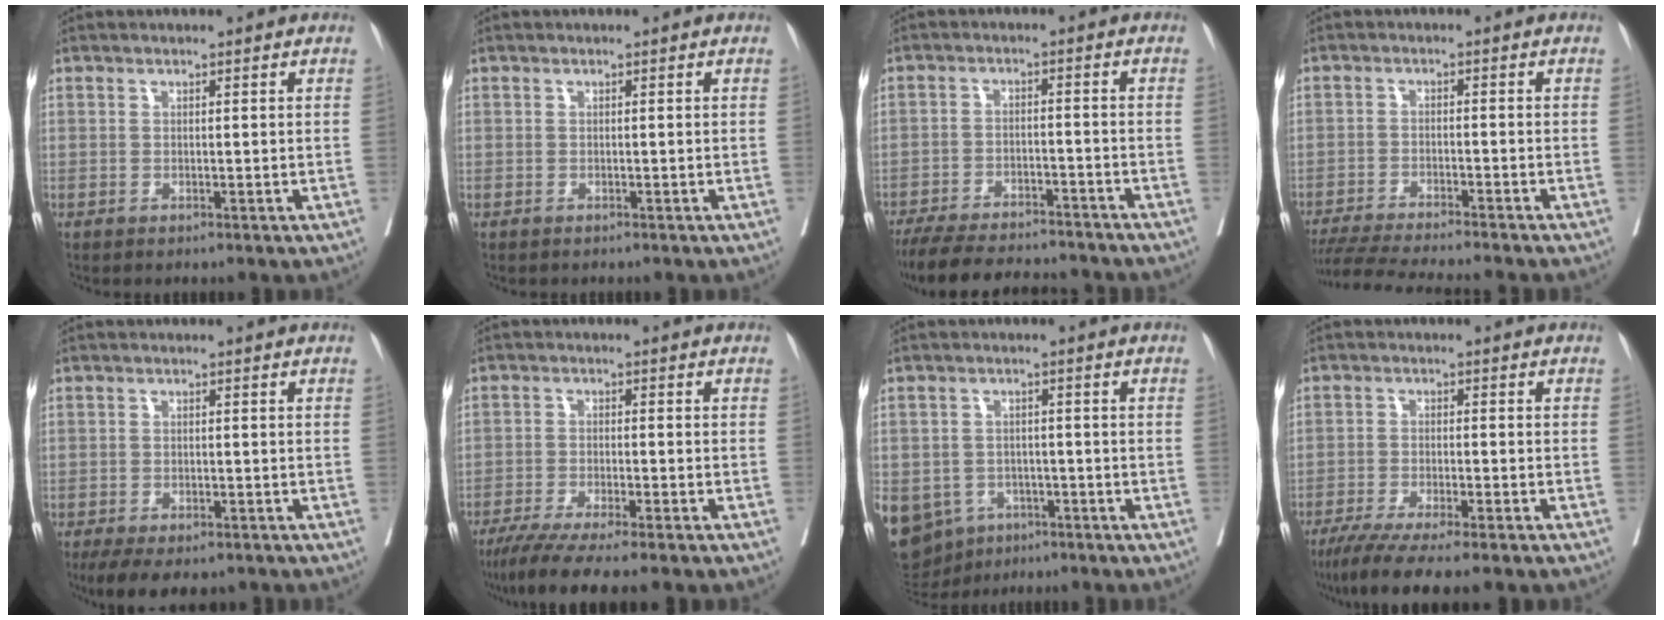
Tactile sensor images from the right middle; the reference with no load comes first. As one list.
[{"total": 0.0}, {"total": 17.6, "force": [-15.8, 3.7, 7.0], "torque": [-0.150, -0.018, -0.227]}, {"total": 13.8, "force": [-12.4, -0.1, 6.0], "torque": [-0.086, -0.025, -0.188]}, {"total": 8.5, "force": [-6.3, 3.7, 4.4], "torque": [-0.058, -0.005, -0.091]}, {"total": 10.4, "force": [-8.4, 0.1, 6.1], "torque": [-0.084, -0.024, -0.132]}, {"total": 17.1, "force": [-7.6, 13.8, 6.5], "torque": [-0.194, 0.005, -0.098]}, {"total": 11.3, "force": [-9.0, 0.6, 6.8], "torque": [-0.092, -0.024, -0.138]}]